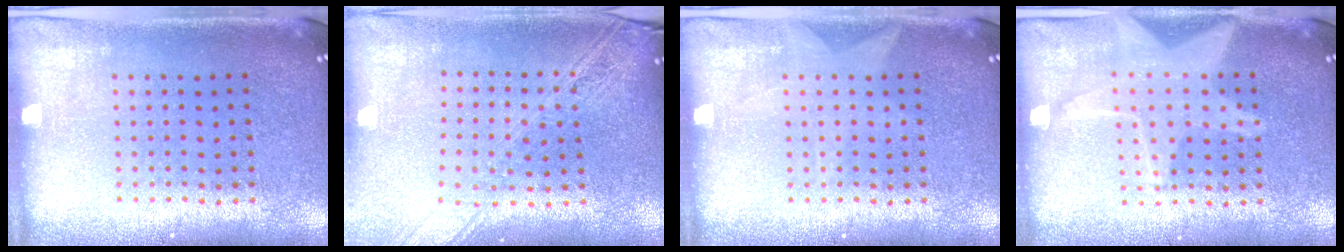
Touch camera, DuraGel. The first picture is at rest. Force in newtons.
{"total": 2.1, "press": 1.8, "slide": 1.1}
{"total": 0.8, "press": 0.8, "slide": 0.1}
{"total": 3.2, "press": 3.2, "slide": 0.4}